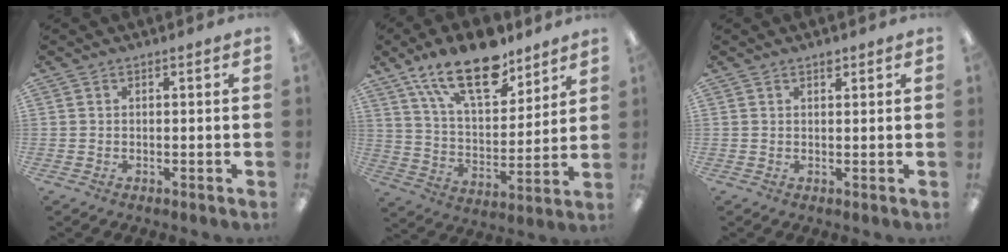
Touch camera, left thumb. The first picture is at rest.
{"total": 19.8, "force": [13.8, 8.6, 11.4], "torque": [-0.196, -0.067, 0.238]}
{"total": 1.5, "force": [1.2, 0.6, 0.6], "torque": [-0.005, -0.004, 0.020]}